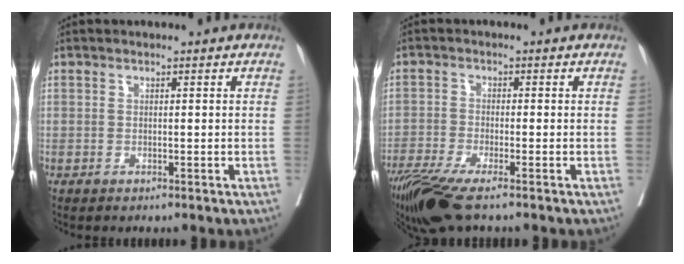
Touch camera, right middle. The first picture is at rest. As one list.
[{"total": 7.4, "force": [-5.5, 0.5, 4.9], "torque": [-0.086, -0.020, -0.102]}]